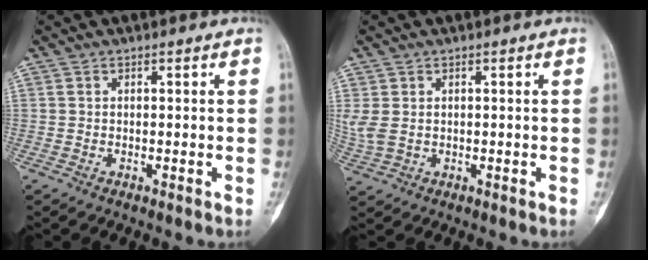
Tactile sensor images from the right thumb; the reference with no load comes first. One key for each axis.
{"total": 3.6, "fx": 0.5, "fy": 2.6, "fz": 2.4, "tx": -0.075, "ty": 0.003, "tz": 0.018}